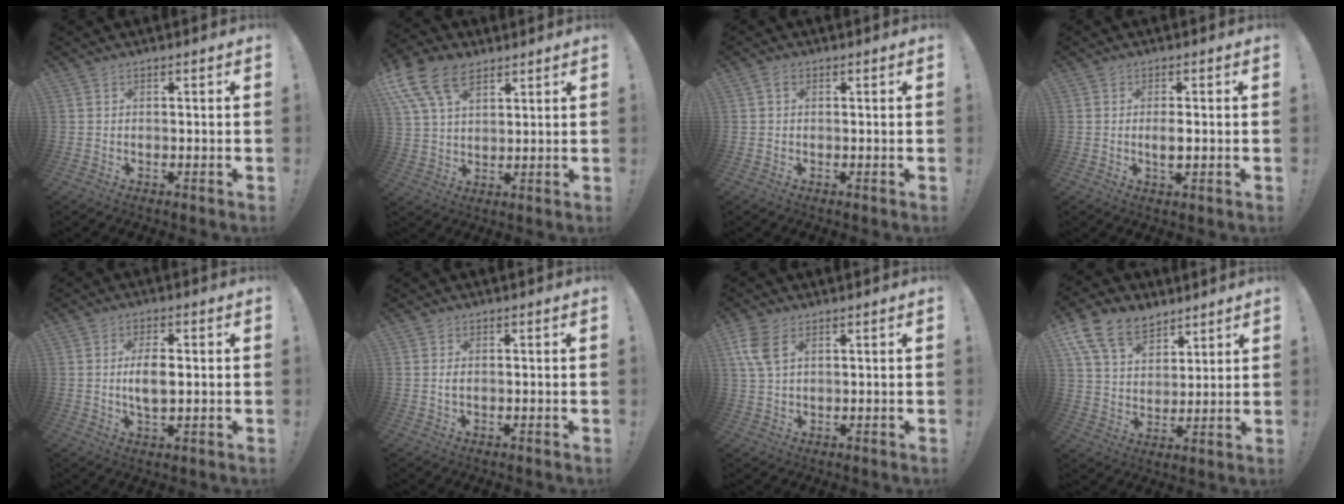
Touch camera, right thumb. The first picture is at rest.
{"total": 13.8, "force": [7.6, 8.3, 8.0], "torque": [-0.160, -0.030, 0.145]}
{"total": 1.2, "force": [0.3, 0.9, 0.8], "torque": [-0.011, 0.002, 0.004]}
{"total": 3.0, "force": [-0.4, 1.1, 2.8], "torque": [-0.043, -0.007, -0.012]}
{"total": 6.2, "force": [0.0, 2.7, 5.6], "torque": [-0.095, -0.006, -0.007]}
{"total": 1.2, "force": [0.0, 0.5, 1.1], "torque": [-0.023, 0.003, -0.001]}
{"total": 6.7, "force": [2.8, 3.4, 5.0], "torque": [-0.108, -0.005, 0.052]}
{"total": 14.3, "force": [9.3, 9.1, 6.0], "torque": [-0.113, -0.055, 0.180]}